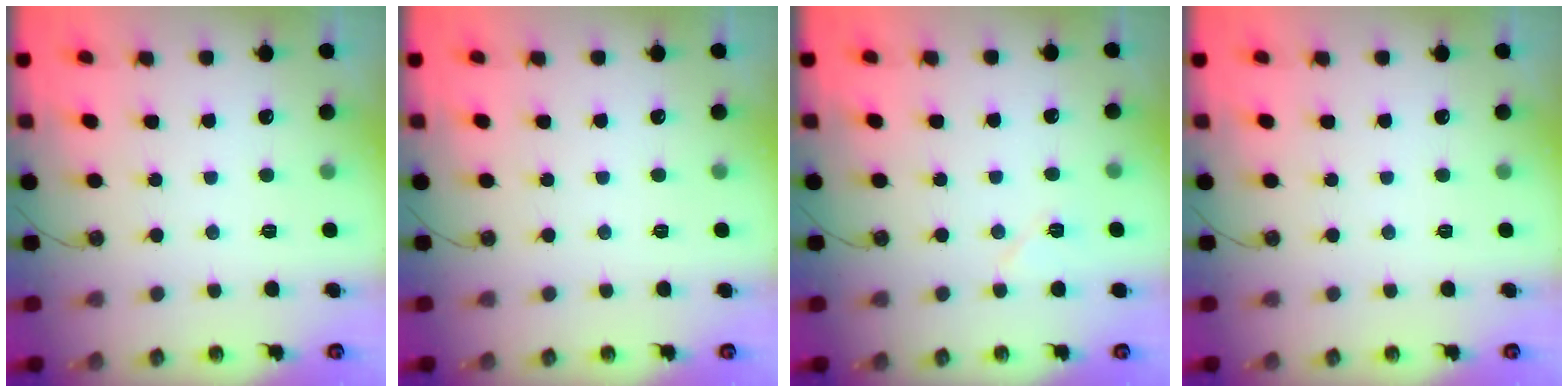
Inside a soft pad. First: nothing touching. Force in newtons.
{"total": 0.0}
{"total": 5.9, "press": 5.9, "slide": 0.9}
{"total": 0.0}